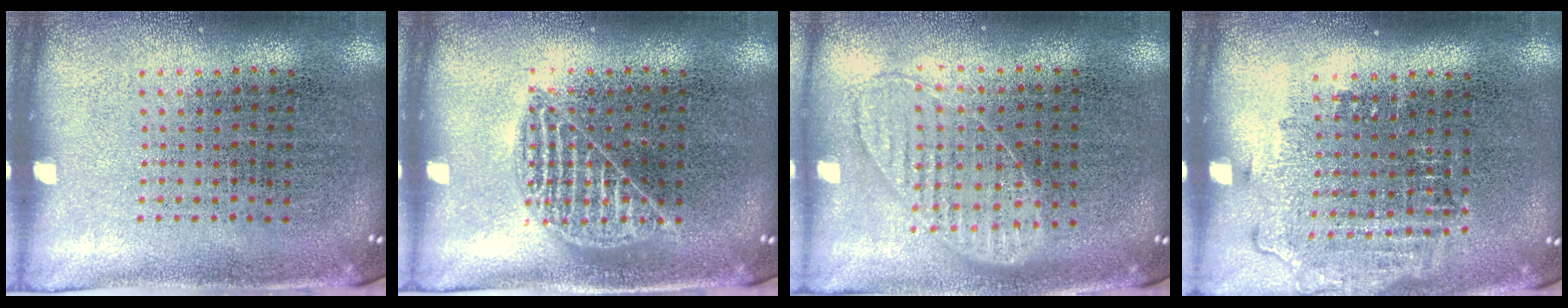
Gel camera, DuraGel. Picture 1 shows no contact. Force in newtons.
{"total": 1.6, "press": 1.6, "slide": 0.2}
{"total": 0.9, "press": 0.9, "slide": 0.2}
{"total": 1.3, "press": 1.1, "slide": 0.6}